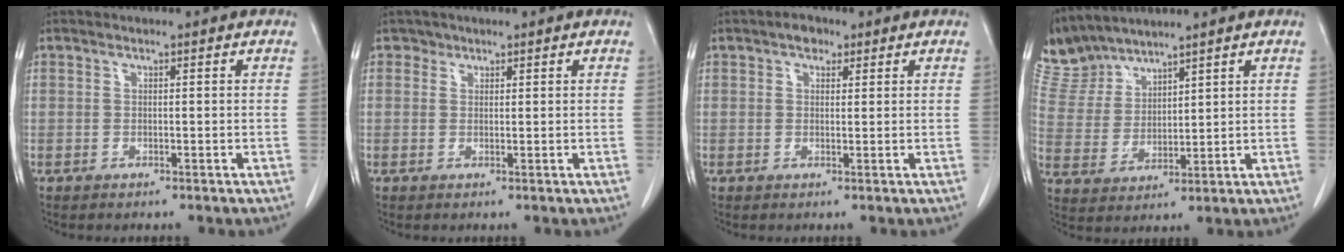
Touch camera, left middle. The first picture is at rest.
{"total": 1.2, "force": [0.8, 0.9, -0.2], "torque": [0.013, 0.001, 0.008]}
{"total": 2.3, "force": [1.4, 1.5, 1.1], "torque": [-0.018, 0.008, 0.019]}
{"total": 7.3, "force": [7.2, 1.2, 0.3], "torque": [-0.028, 0.016, 0.166]}